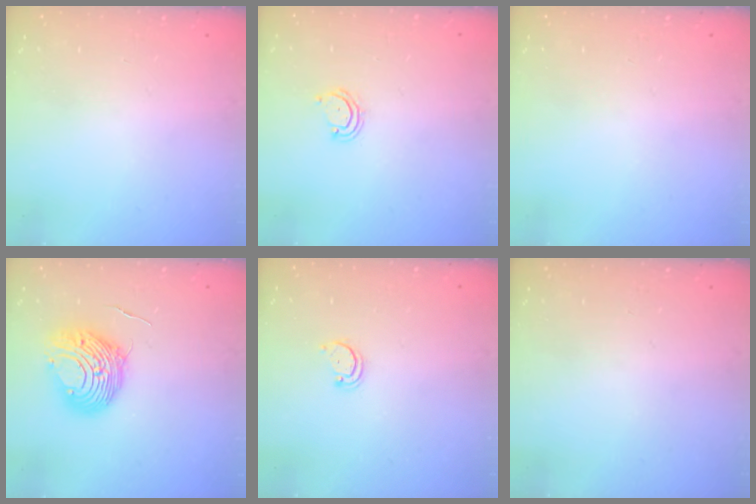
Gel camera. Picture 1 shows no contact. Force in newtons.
{"total": 3.9, "press": 3.9, "slide": 0.4}
{"total": 0.0}
{"total": 10.4, "press": 10.3, "slide": 1.0}
{"total": 1.9, "press": 1.9, "slide": 0.2}
{"total": 0.0}